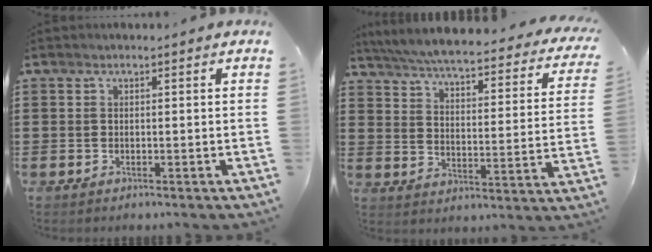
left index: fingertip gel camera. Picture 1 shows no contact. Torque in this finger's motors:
{"motor_torque": [1.45, -0.69, 1.05, 0.21]}